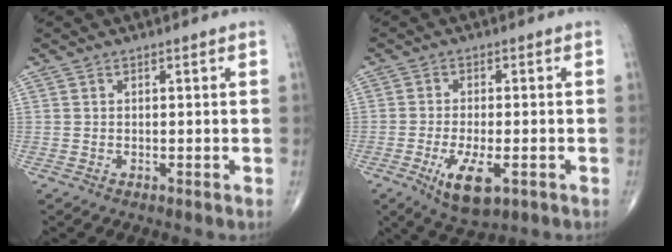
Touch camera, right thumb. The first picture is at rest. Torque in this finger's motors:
{"motor_torque": [0.10, -0.05, 0.50, 0.36, 0.09]}